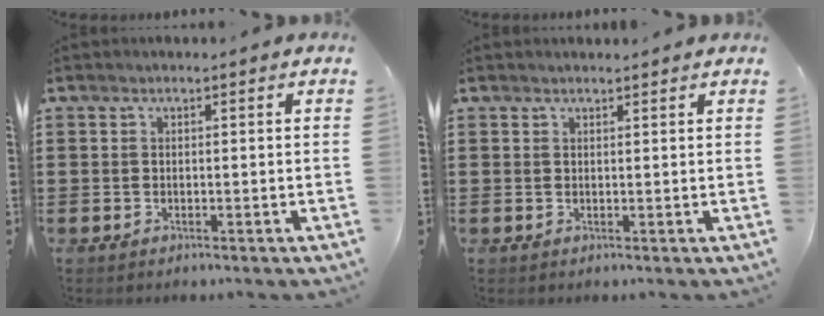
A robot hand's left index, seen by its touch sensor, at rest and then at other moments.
{"total": 0.6, "force": [0.6, 0.1, 0.1], "torque": [-0.004, -0.001, 0.013]}